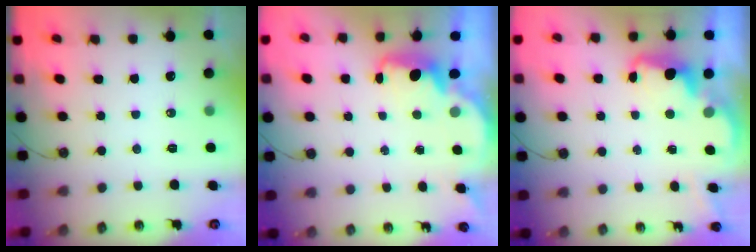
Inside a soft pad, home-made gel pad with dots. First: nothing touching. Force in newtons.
{"total": 2.4, "press": 2.3, "slide": 0.6}
{"total": 2.5, "press": 2.4, "slide": 0.5}